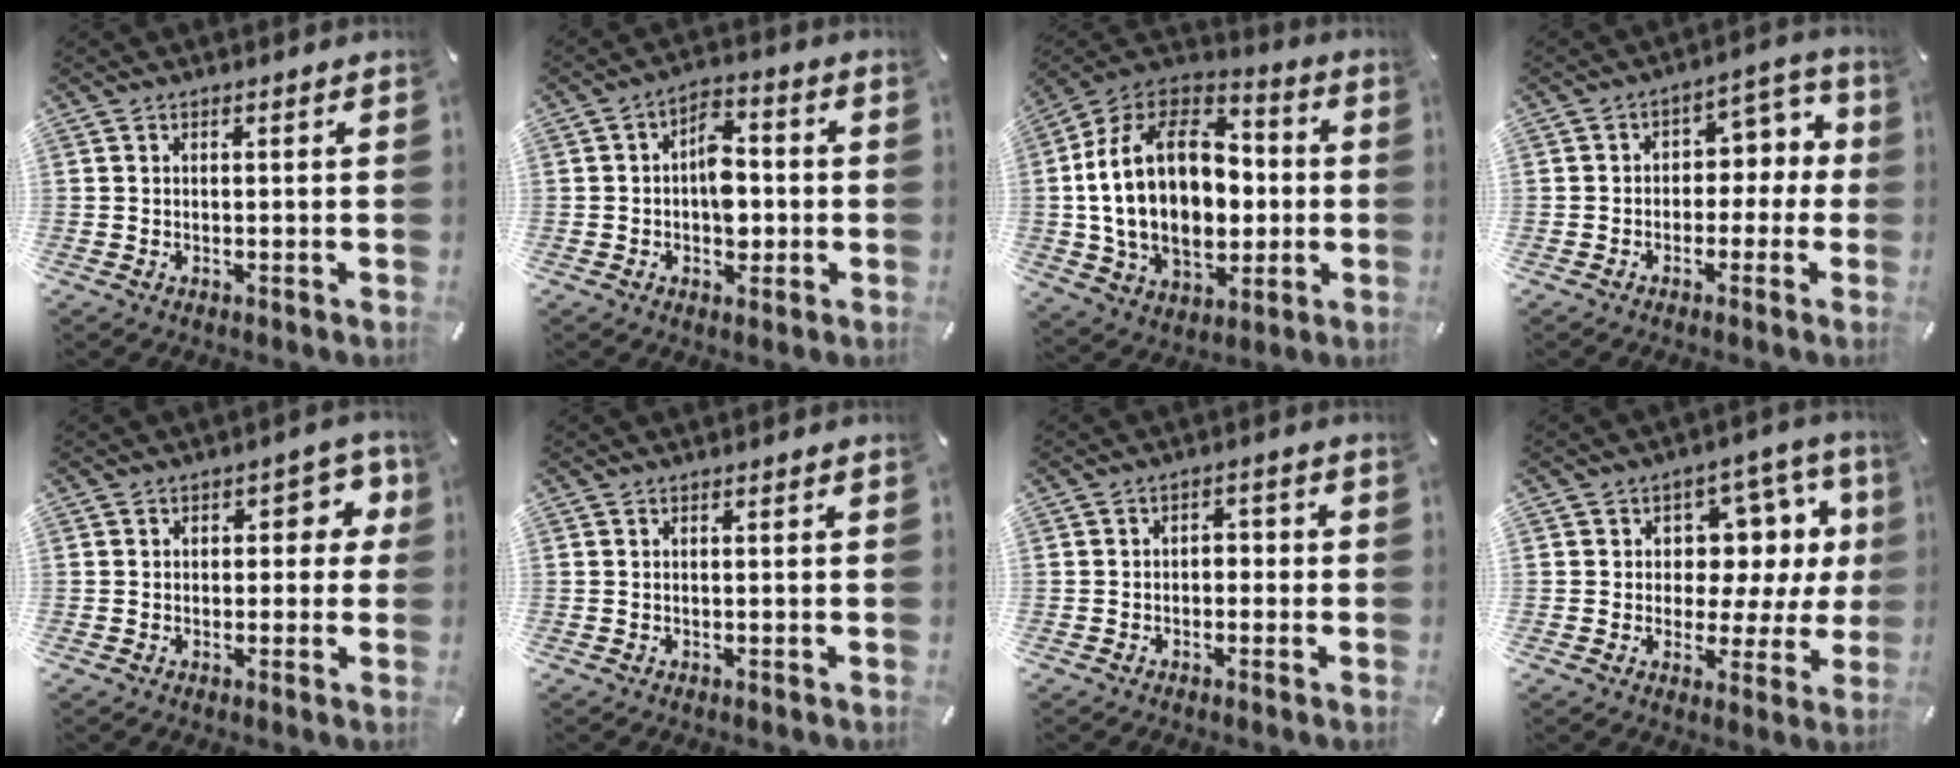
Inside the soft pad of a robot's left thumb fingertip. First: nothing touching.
{"total": 7.9, "force": [-1.0, 5.4, 5.7], "torque": [-0.068, 0.007, -0.020]}
{"total": 25.7, "force": [-0.2, 18.1, 18.3], "torque": [-0.365, 0.001, 0.003]}
{"total": 7.4, "force": [-0.4, 6.0, 4.2], "torque": [-0.041, 0.005, -0.015]}
{"total": 6.2, "force": [1.0, 4.2, 4.5], "torque": [-0.049, 0.003, 0.009]}
{"total": 0.0}
{"total": 2.8, "force": [-1.8, 1.8, 1.2], "torque": [-0.023, 0.015, -0.038]}
{"total": 10.2, "force": [2.6, 8.3, 5.2], "torque": [-0.056, -0.031, 0.050]}